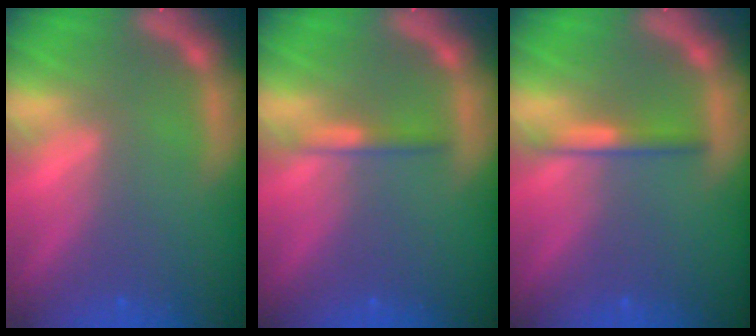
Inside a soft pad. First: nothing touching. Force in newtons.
{"total": 1.4}
{"total": 2.0}